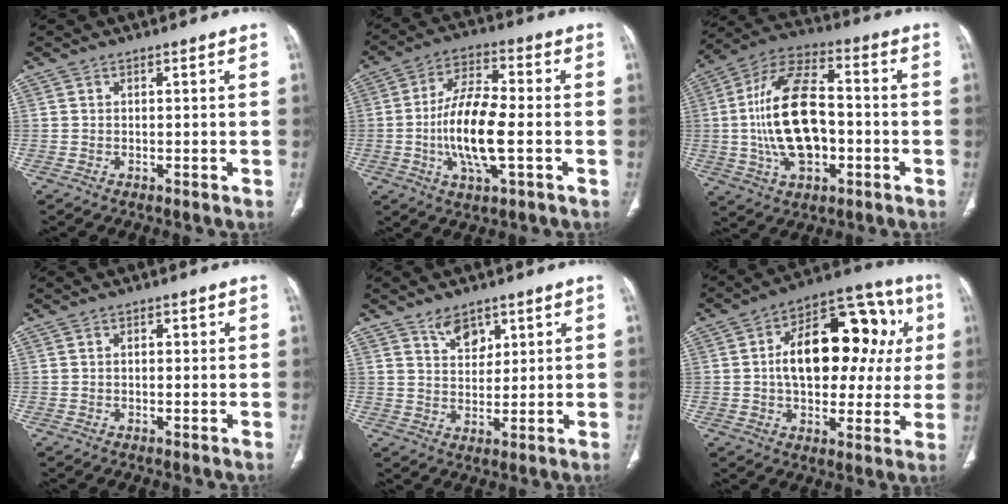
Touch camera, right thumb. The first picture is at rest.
{"total": 13.5, "force": [-2.3, 4.8, 12.4], "torque": [-0.243, 0.015, -0.045]}
{"total": 18.8, "force": [-1.9, 10.2, 15.7], "torque": [-0.294, 0.031, -0.033]}
{"total": 1.3, "force": [0.3, 0.8, 1.0], "torque": [-0.016, 0.003, 0.005]}
{"total": 5.4, "force": [3.5, 3.2, 2.6], "torque": [-0.021, -0.027, 0.066]}
{"total": 22.8, "force": [3.7, 13.2, 18.2], "torque": [-0.216, 0.031, 0.047]}